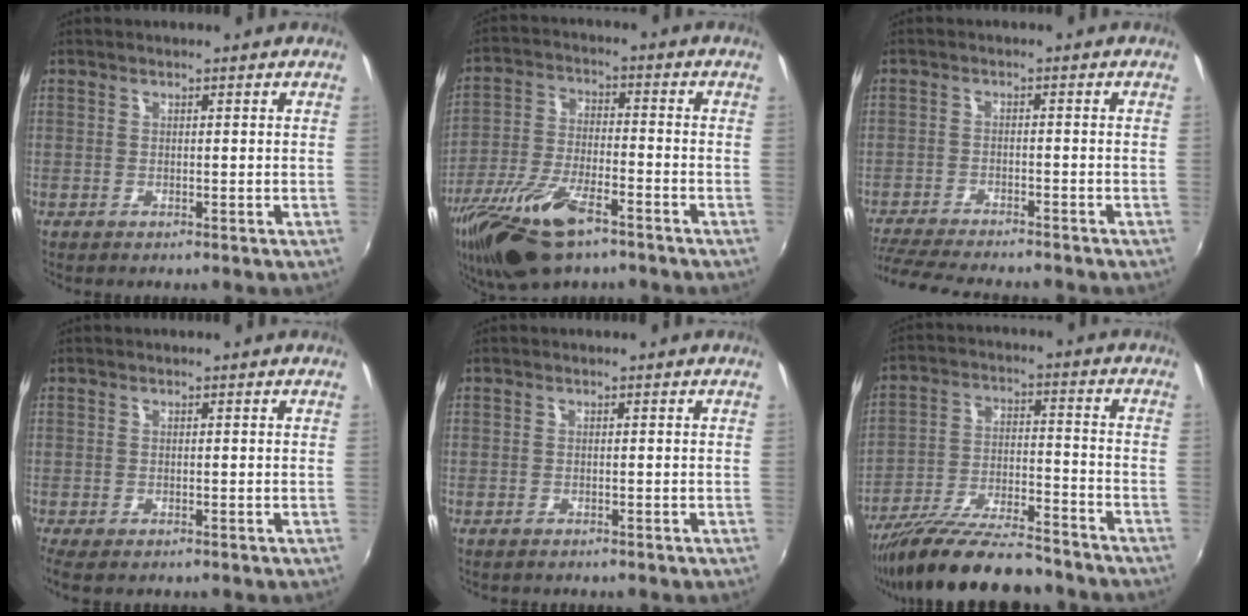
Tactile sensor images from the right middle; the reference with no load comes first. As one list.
[{"total": 17.1, "force": [-11.2, 6.1, 11.4], "torque": [-0.241, -0.036, -0.210]}, {"total": 12.5, "force": [-11.2, 1.9, 5.2], "torque": [-0.124, -0.023, -0.183]}, {"total": 2.6, "force": [-1.7, 1.0, 1.6], "torque": [-0.032, -0.013, -0.027]}, {"total": 0.7, "force": [-0.6, 0.3, 0.1], "torque": [-0.004, -0.001, -0.009]}, {"total": 18.3, "force": [-15.6, 4.1, 8.7], "torque": [-0.171, -0.030, -0.252]}]